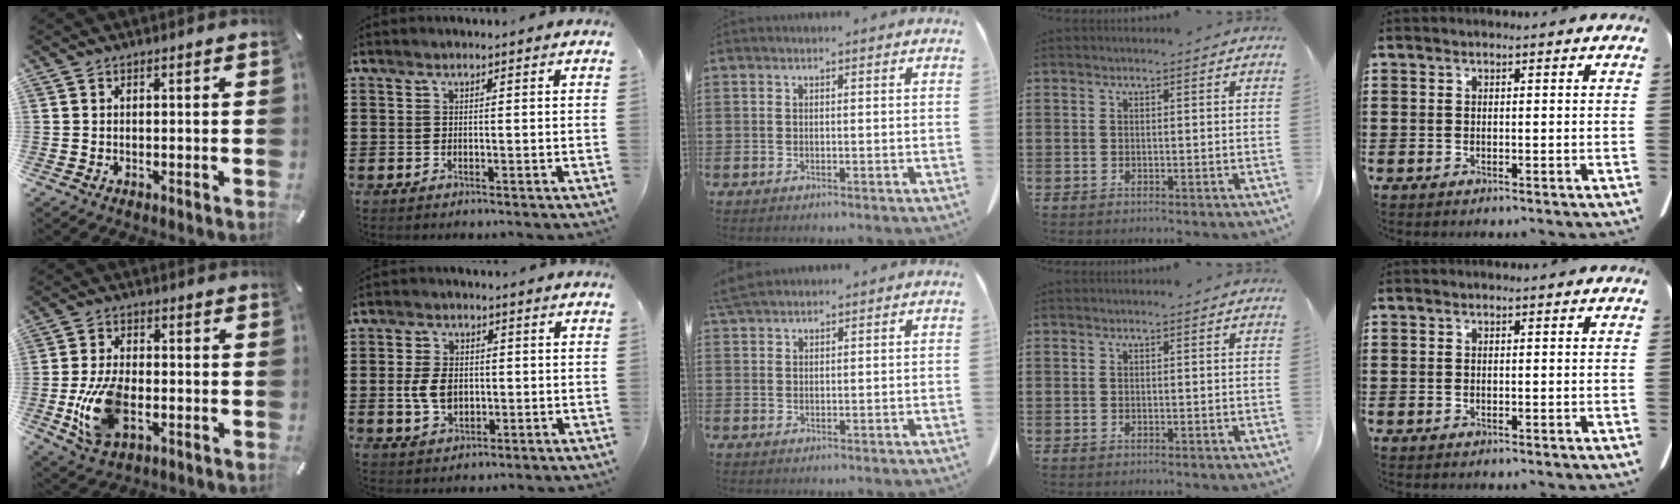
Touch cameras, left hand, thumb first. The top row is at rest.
{"thumb": {"total": 12.3, "force": [-3.2, 7.3, 9.4], "torque": [-0.205, -0.001, -0.052]}, "index": {"total": 5.6, "force": [-0.2, 3.9, 4.0], "torque": [-0.102, 0.003, -0.010]}, "middle": {"total": 3.2, "force": [3.0, 0.5, 1.2], "torque": [-0.034, -0.002, 0.059]}}